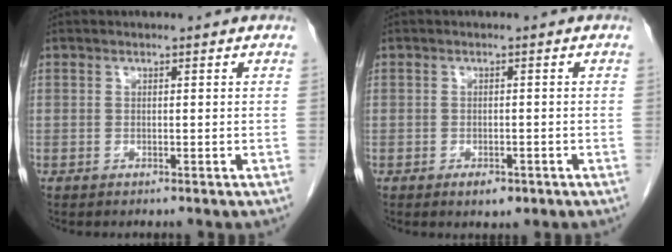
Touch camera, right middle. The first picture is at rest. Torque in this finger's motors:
{"motor_torque": [0.99, -0.50, 0.30, 0.08]}